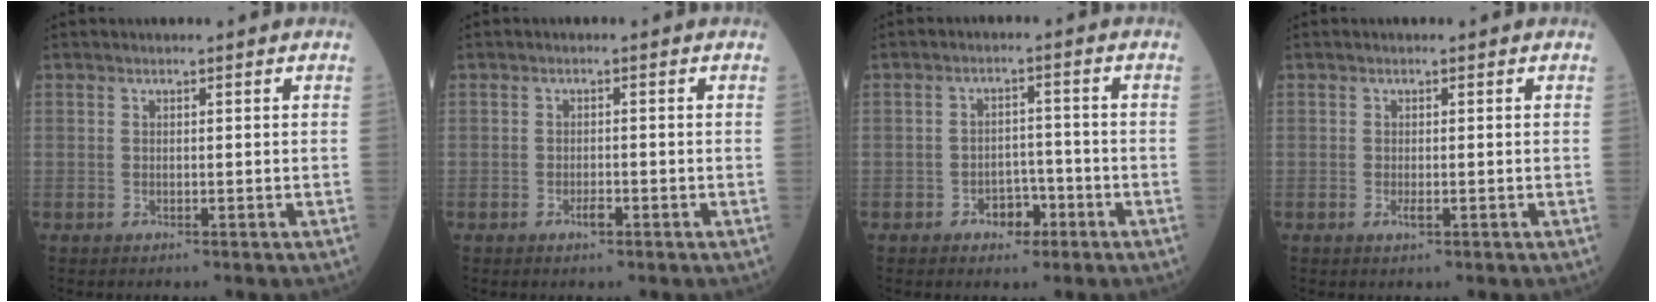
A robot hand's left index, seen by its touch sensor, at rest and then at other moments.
{"total": 1.4, "force": [-1.0, 0.4, 1.0], "torque": [-0.017, 0.000, -0.014]}
{"total": 4.0, "force": [-2.3, 2.5, 2.1], "torque": [-0.027, 0.010, -0.033]}
{"total": 0.9, "force": [-0.4, 0.2, 0.8], "torque": [-0.016, -0.002, -0.006]}